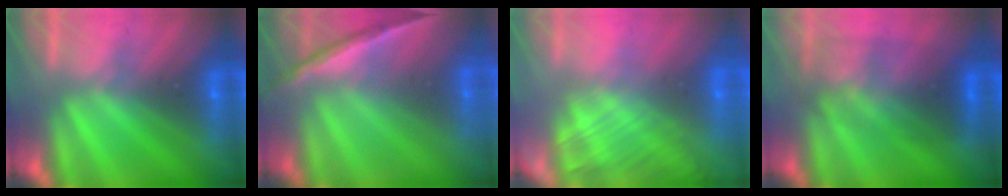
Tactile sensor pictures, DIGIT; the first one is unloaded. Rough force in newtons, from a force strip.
{"total": 1.6}
{"total": 2.9}
{"total": 2.9}